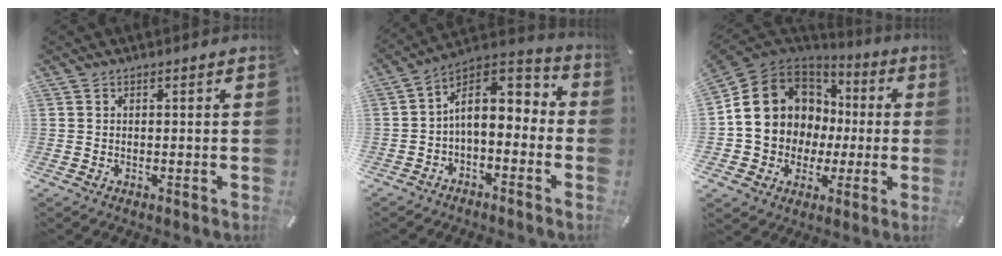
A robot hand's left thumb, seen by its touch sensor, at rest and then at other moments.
{"total": 9.2, "force": [0.6, 6.6, 6.3], "torque": [-0.100, -0.008, 0.014]}
{"total": 13.6, "force": [1.3, 12.9, 4.2], "torque": [-0.093, -0.018, 0.045]}